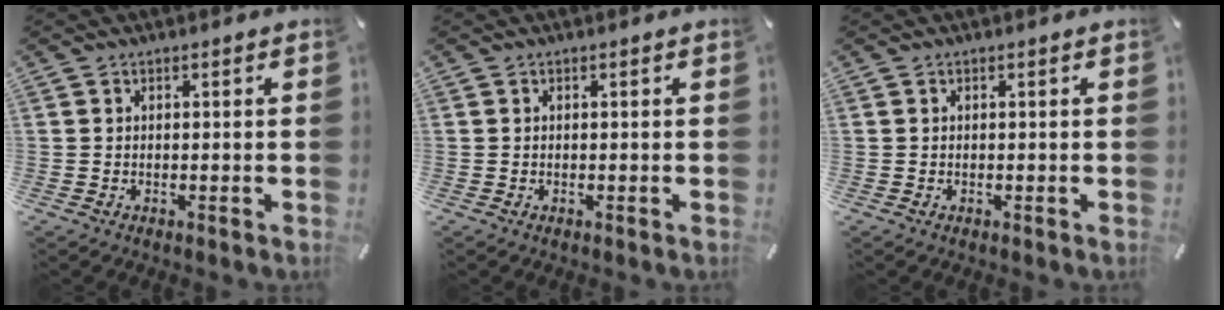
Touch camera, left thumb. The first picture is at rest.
{"total": 0.0}
{"total": 0.0}